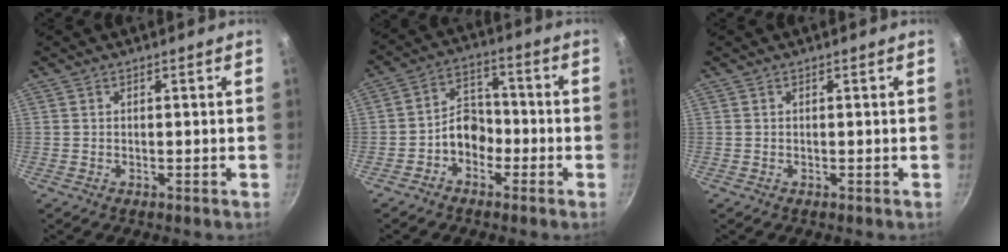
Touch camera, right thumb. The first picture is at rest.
{"total": 6.9, "force": [-2.7, 5.2, 3.6], "torque": [-0.023, 0.040, -0.057]}
{"total": 0.0}